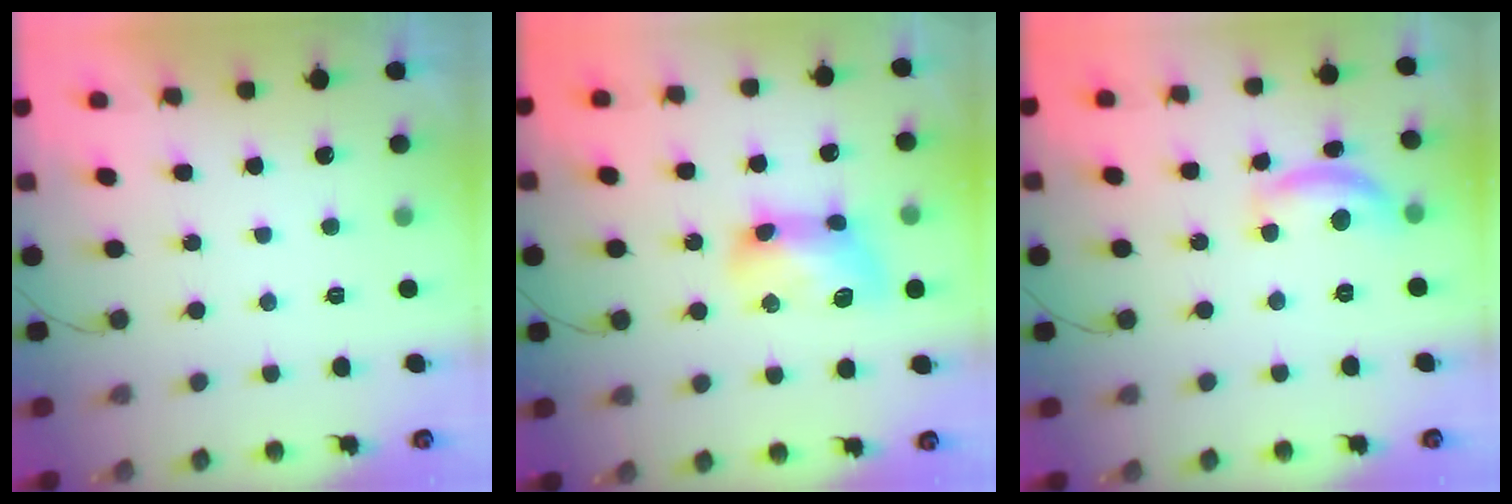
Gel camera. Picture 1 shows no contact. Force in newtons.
{"total": 11.5, "press": 11.5, "slide": 0.5}
{"total": 11.6, "press": 11.5, "slide": 0.7}